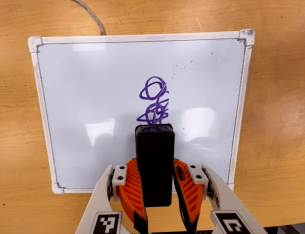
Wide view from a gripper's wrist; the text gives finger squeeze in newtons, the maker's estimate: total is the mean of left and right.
{"total": 6.7, "left": 5.9, "right": 7.6}